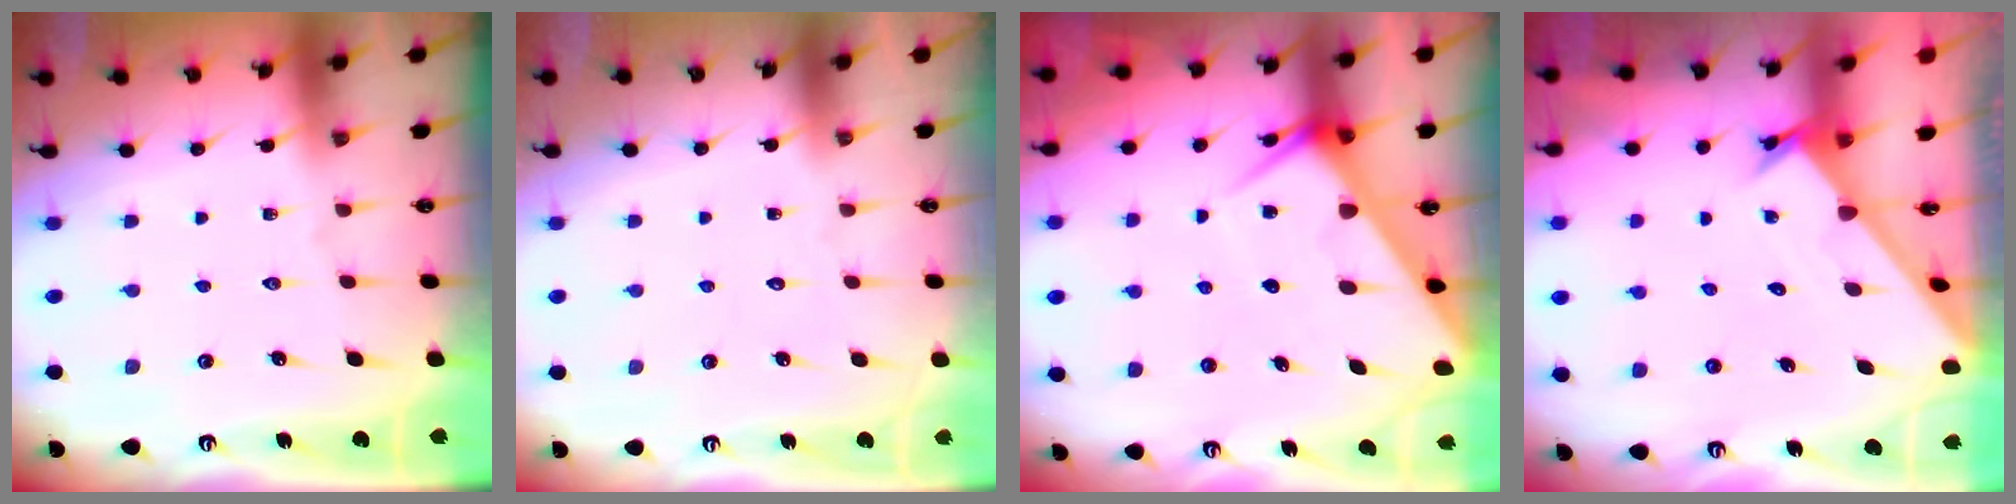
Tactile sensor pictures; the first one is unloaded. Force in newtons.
{"total": 1.7, "press": 1.7, "slide": 0.1}
{"total": 5.3, "press": 5.3, "slide": 0.5}
{"total": 1.8, "press": 1.8, "slide": 0.1}